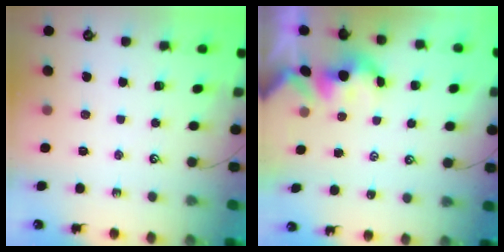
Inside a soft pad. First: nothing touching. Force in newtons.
{"total": 1.7, "press": 1.6, "slide": 0.2}